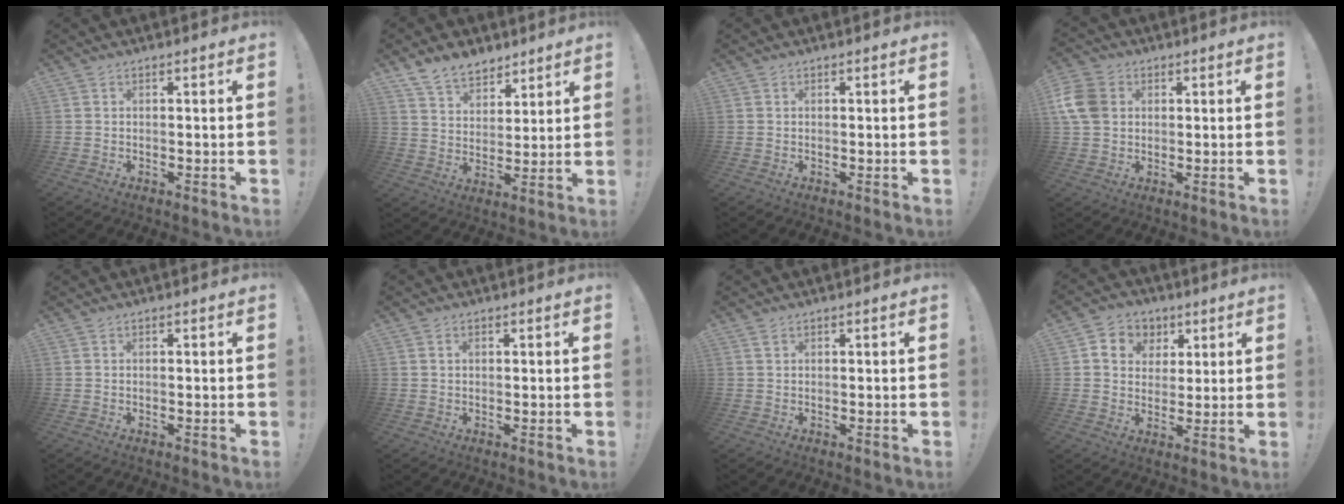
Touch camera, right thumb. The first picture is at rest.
{"total": 10.3, "force": [8.0, 5.9, 3.0], "torque": [-0.059, -0.051, 0.158]}
{"total": 0.0}
{"total": 10.0, "force": [2.0, 7.9, 5.9], "torque": [-0.116, 0.006, 0.044]}
{"total": 0.0}
{"total": 0.9, "force": [0.5, 0.7, 0.4], "torque": [-0.001, -0.001, 0.008]}
{"total": 0.9, "force": [0.6, 0.4, 0.5], "torque": [-0.008, 0.000, 0.011]}
{"total": 8.1, "force": [2.5, 7.4, 2.4], "torque": [-0.032, -0.011, 0.052]}